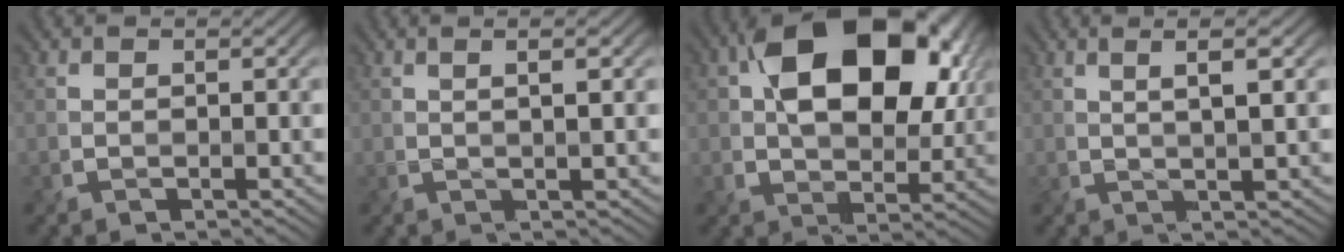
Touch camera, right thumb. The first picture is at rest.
{"total": 2.1, "force": [0.6, -0.1, 2.0], "torque": [-0.023, 0.001, 0.007]}
{"total": 16.2, "force": [4.8, 10.1, 11.7], "torque": [-0.185, 0.018, 0.076]}
{"total": 3.8, "force": [1.5, 0.2, 3.5], "torque": [-0.047, 0.003, 0.019]}